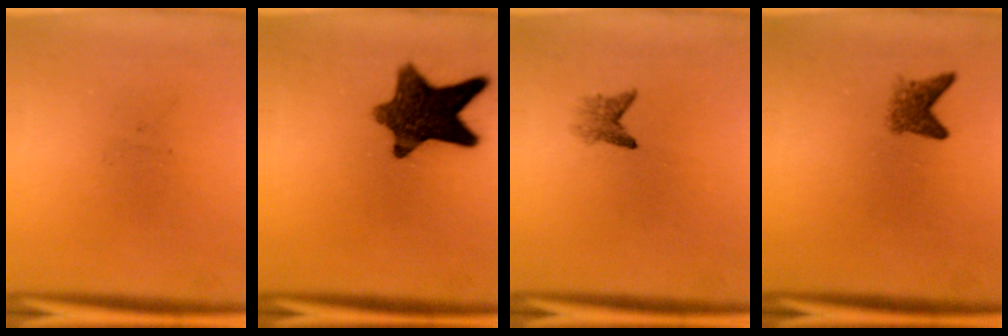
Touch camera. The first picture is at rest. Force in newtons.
{"total": 11.5}
{"total": 1.8}
{"total": 2.3}